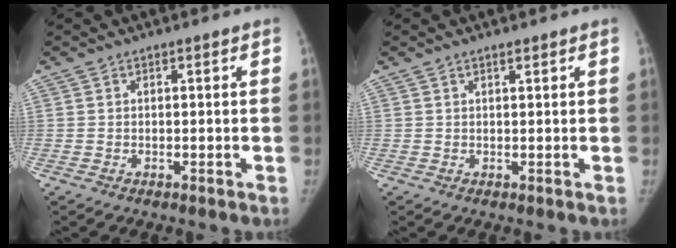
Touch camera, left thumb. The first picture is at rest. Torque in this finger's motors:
{"motor_torque": [-0.05, 0.01, 0.36, -0.13, 0.07]}